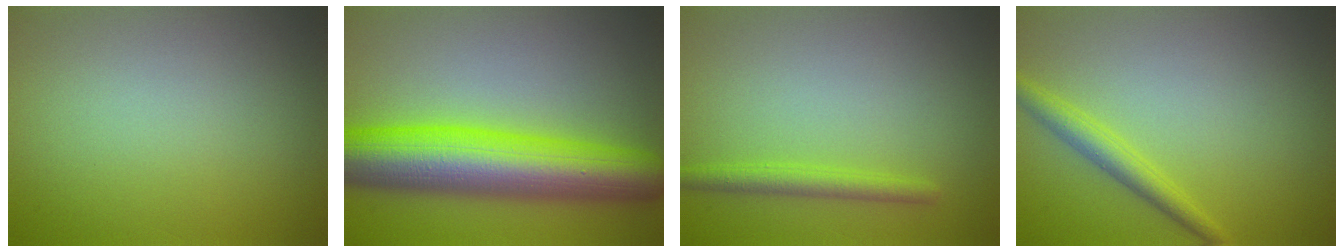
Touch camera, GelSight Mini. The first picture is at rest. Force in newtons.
{"total": 11.1, "press": 11.1, "slide": 0.2}
{"total": 2.0, "press": 2.0, "slide": 0.1}
{"total": 2.3, "press": 2.3, "slide": 0.1}